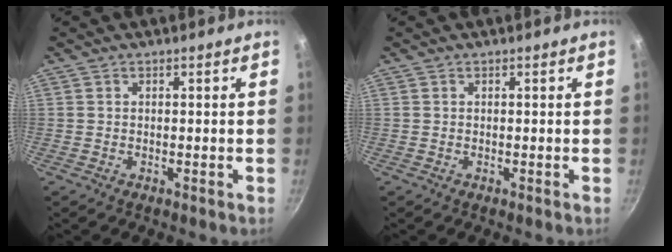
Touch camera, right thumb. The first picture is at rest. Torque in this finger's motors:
{"motor_torque": [0.00, 0.00, -0.08, 0.31, 0.00]}